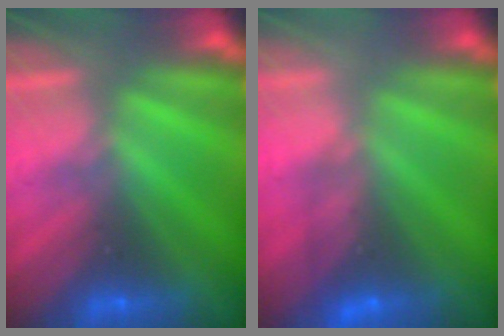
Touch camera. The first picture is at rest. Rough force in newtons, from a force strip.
{"total": 4.7}